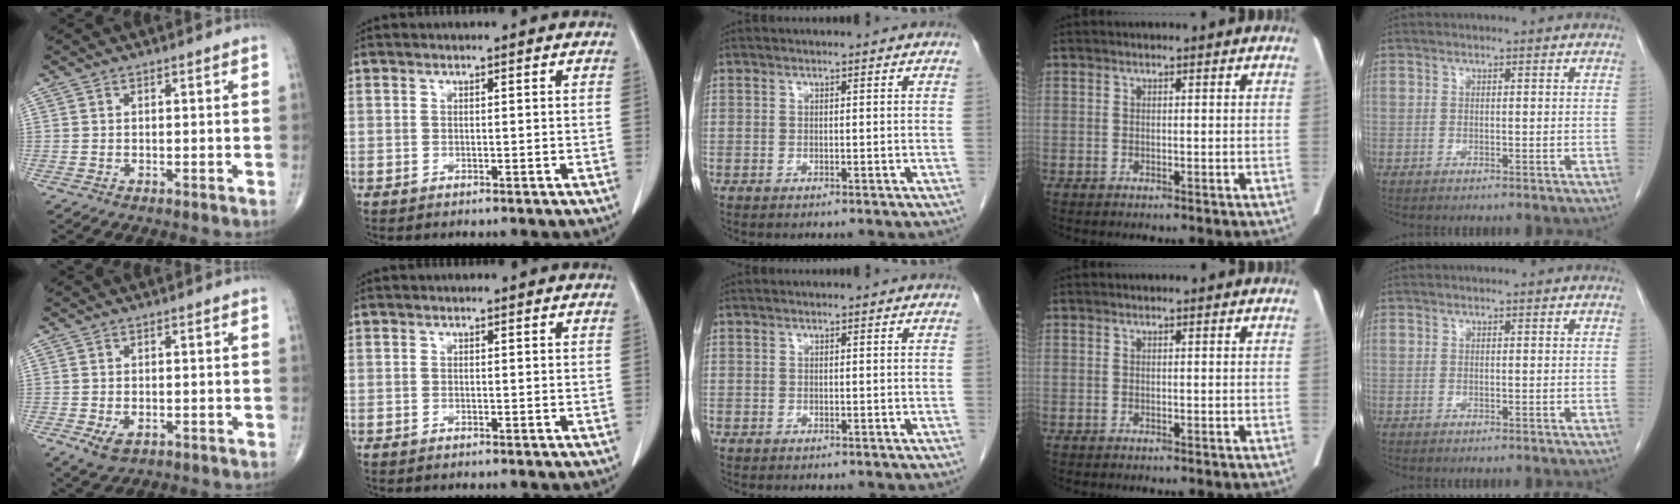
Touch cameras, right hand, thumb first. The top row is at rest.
{"thumb": {"total": 3.7, "force": [-1.4, 2.3, 2.6], "torque": [-0.047, -0.002, -0.017]}}